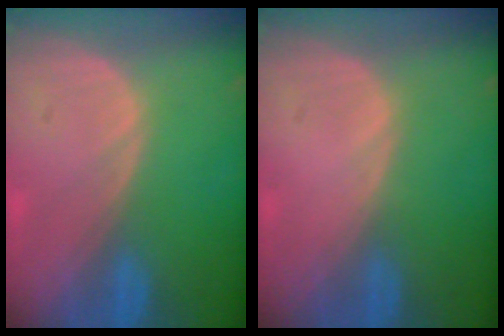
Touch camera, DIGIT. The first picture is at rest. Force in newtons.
{"total": 0.0}